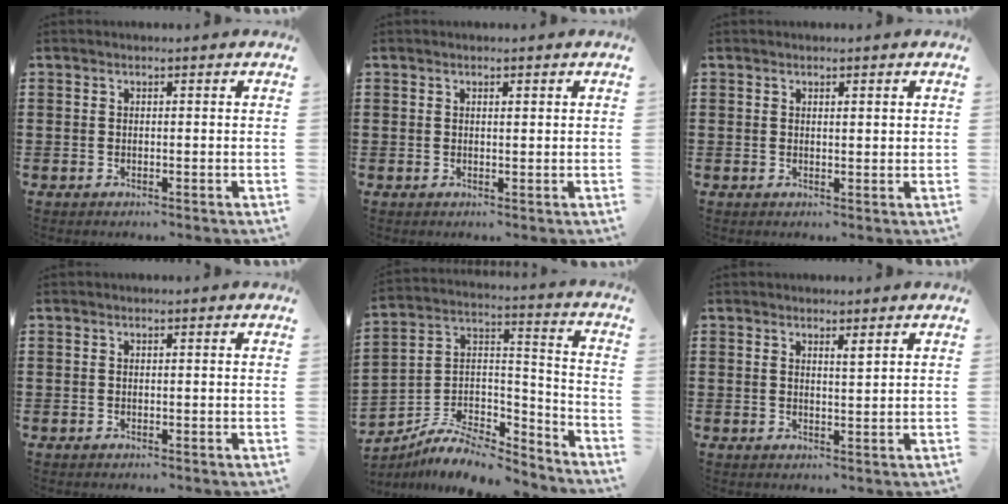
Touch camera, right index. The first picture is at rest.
{"total": 0.6, "force": [0.3, 0.2, 0.4], "torque": [-0.009, 0.001, 0.005]}
{"total": 0.8, "force": [0.5, 0.2, 0.5], "torque": [-0.011, 0.002, 0.009]}
{"total": 0.0}
{"total": 8.2, "force": [-6.7, 3.2, 3.4], "torque": [-0.067, 0.014, -0.130]}
{"total": 1.5, "force": [1.2, 0.1, 0.9], "torque": [-0.011, -0.002, 0.020]}